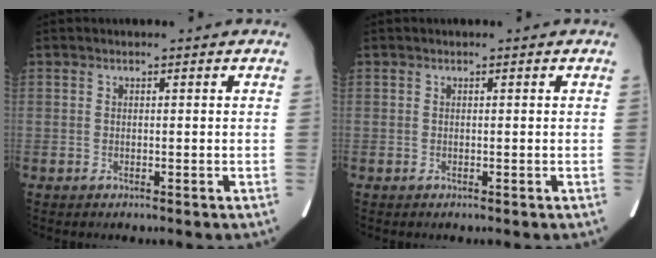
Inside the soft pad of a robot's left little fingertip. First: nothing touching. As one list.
[{"total": 0.0}]